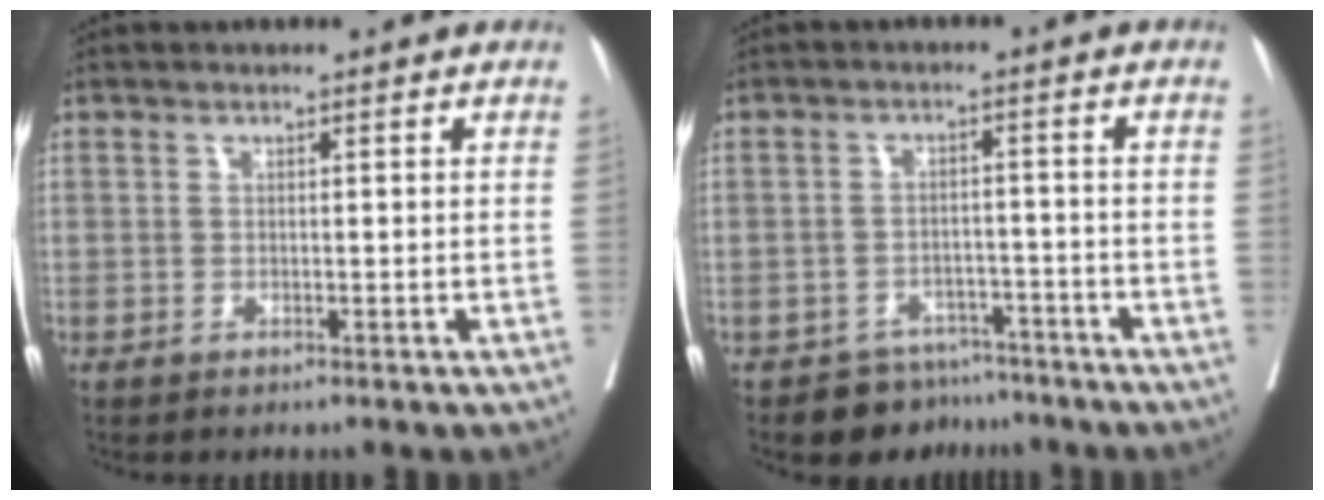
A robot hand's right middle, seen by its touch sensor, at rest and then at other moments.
{"total": 5.7, "force": [-4.9, 2.9, -0.2], "torque": [0.016, 0.015, -0.073]}